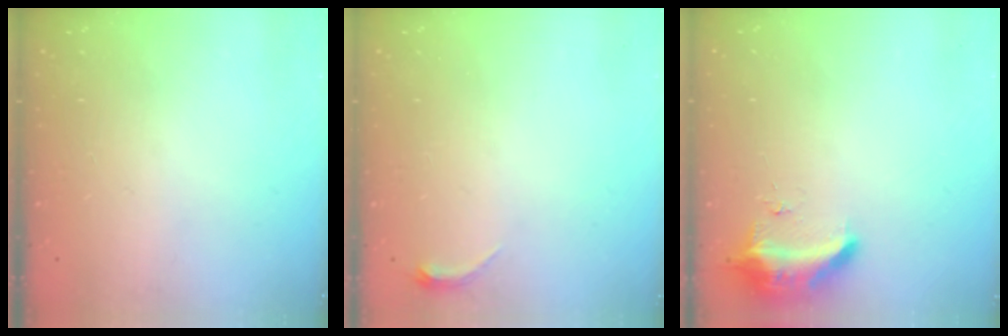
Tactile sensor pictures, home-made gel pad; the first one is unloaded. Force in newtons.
{"total": 3.4, "press": 3.3, "slide": 0.7}
{"total": 10.2, "press": 9.6, "slide": 3.5}